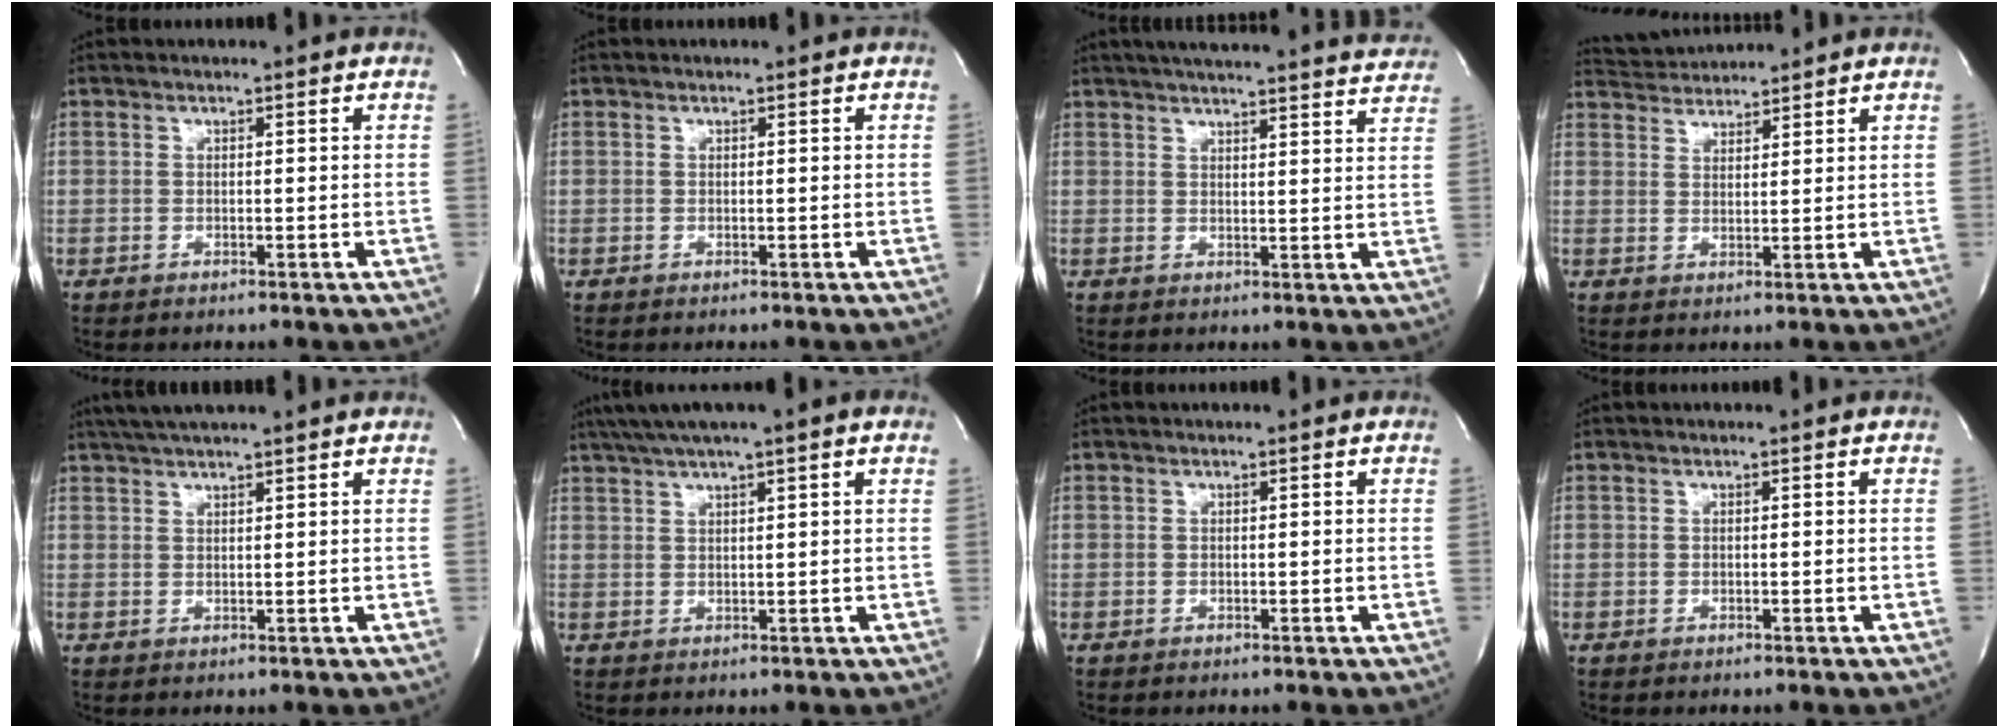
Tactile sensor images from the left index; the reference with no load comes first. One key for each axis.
{"total": 0.0}
{"total": 23.3, "fx": 21.8, "fy": 2.2, "fz": 8.0, "tx": -0.126, "ty": -0.023, "tz": 0.261}
{"total": 4.5, "fx": 4.5, "fy": 0.1, "fz": -0.1, "tx": -0.009, "ty": 0.021, "tz": 0.084}
{"total": 7.0, "fx": 6.0, "fy": -0.1, "fz": 3.6, "tx": -0.063, "ty": 0.031, "tz": 0.091}
{"total": 8.6, "fx": 6.1, "fy": 0.0, "fz": 5.9, "tx": -0.104, "ty": 0.042, "tz": 0.094}
{"total": 0.0}
{"total": 0.0}